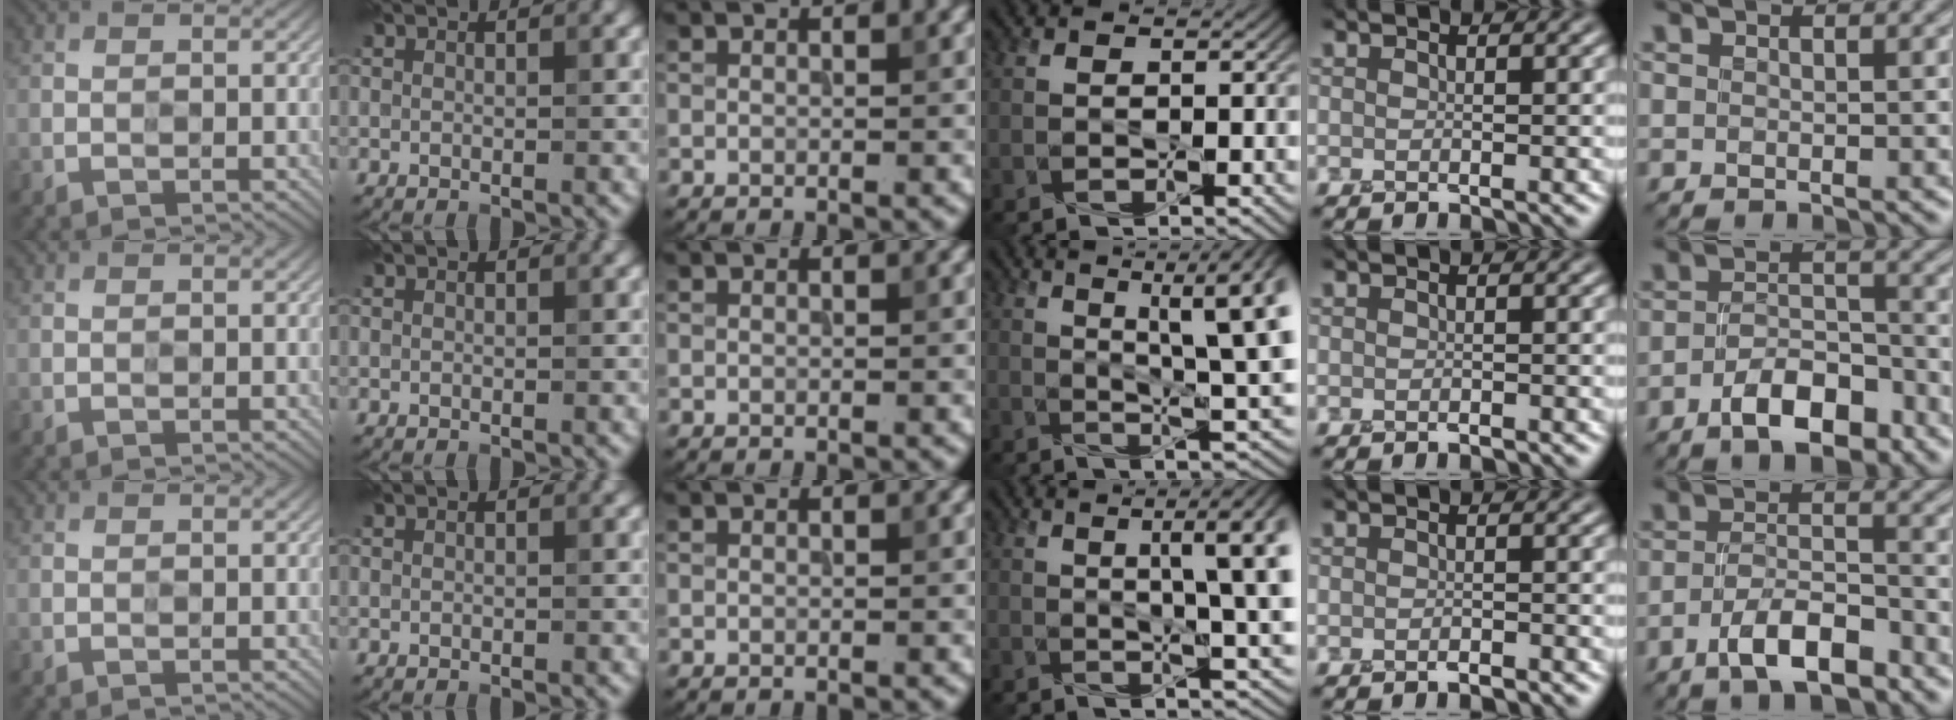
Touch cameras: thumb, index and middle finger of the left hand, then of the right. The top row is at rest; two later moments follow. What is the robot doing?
{"motion": "screw", "object": "mustard bottle"}